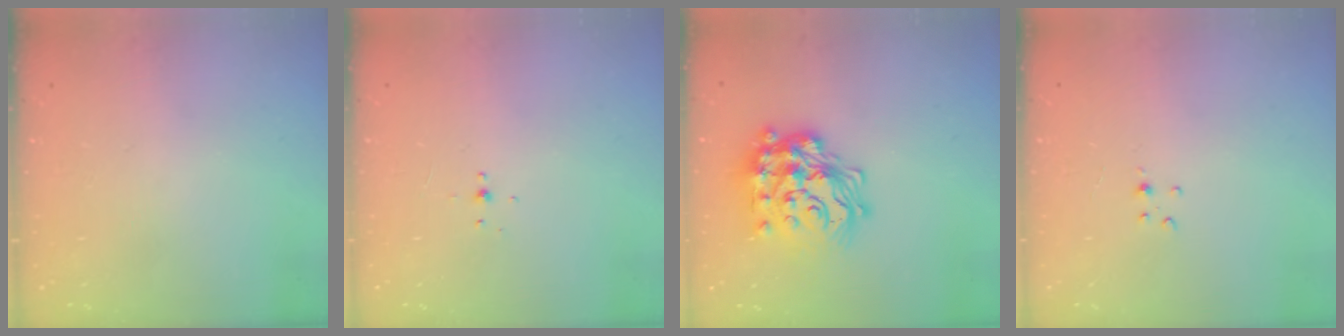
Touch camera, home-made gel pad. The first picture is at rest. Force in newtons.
{"total": 2.4, "press": 2.3, "slide": 0.7}
{"total": 22.8, "press": 22.7, "slide": 1.5}
{"total": 2.5, "press": 2.5, "slide": 0.3}